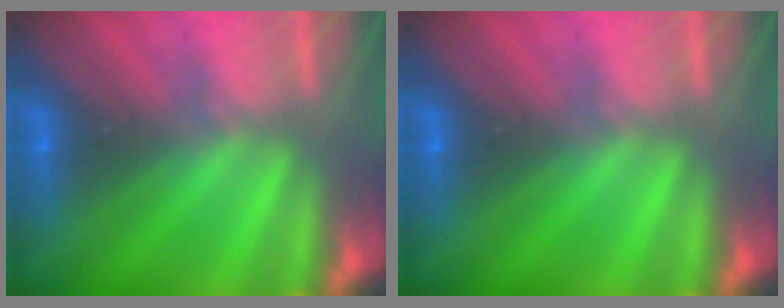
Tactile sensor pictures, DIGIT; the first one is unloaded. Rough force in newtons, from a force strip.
{"total": 0.0}